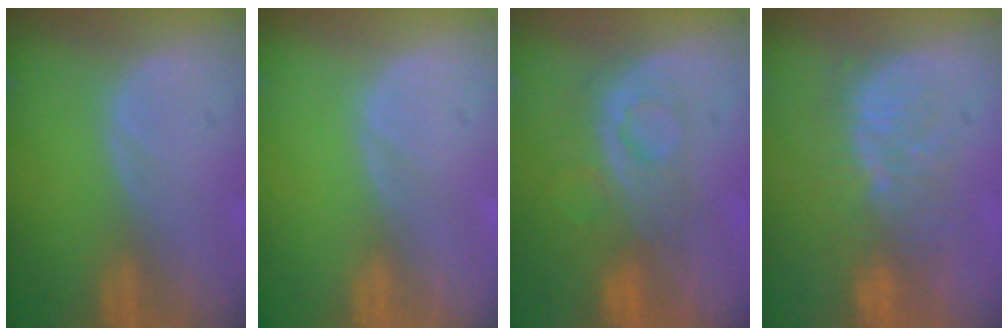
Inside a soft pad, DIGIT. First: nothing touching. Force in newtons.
{"total": 0.0}
{"total": 8.5, "press": 7.1, "slide": 4.6}
{"total": 7.9, "press": 7.5, "slide": 2.5}